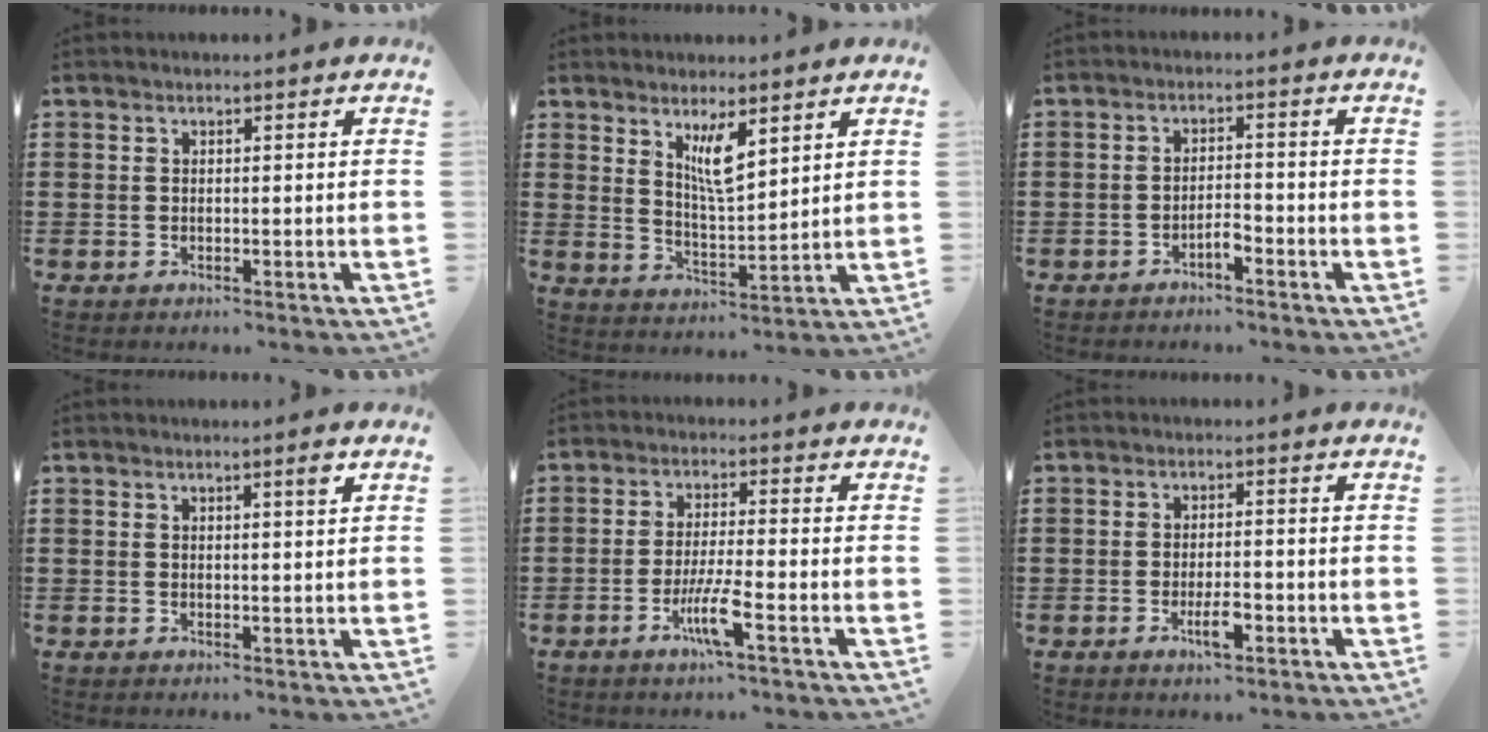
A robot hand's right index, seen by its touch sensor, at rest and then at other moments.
{"total": 6.1, "force": [3.4, 1.6, 4.8], "torque": [-0.096, -0.003, 0.058]}
{"total": 2.4, "force": [-1.8, 0.5, 1.5], "torque": [-0.029, 0.003, -0.034]}
{"total": 1.8, "force": [1.1, 0.0, 1.5], "torque": [-0.022, -0.004, 0.016]}
{"total": 6.0, "force": [-2.9, 0.1, 5.2], "torque": [-0.105, -0.015, -0.055]}
{"total": 3.9, "force": [-1.7, 1.0, 3.3], "torque": [-0.068, -0.002, -0.034]}